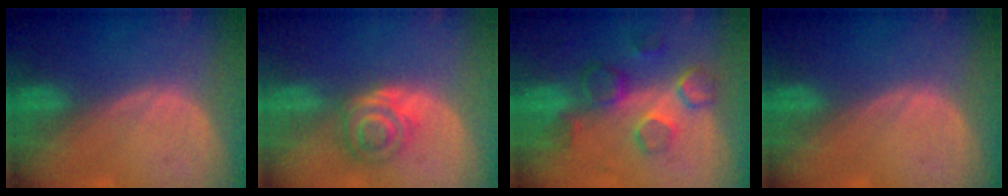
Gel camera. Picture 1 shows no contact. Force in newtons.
{"total": 5.5, "press": 5.2, "slide": 1.8}
{"total": 8.4, "press": 7.7, "slide": 3.5}
{"total": 0.0}